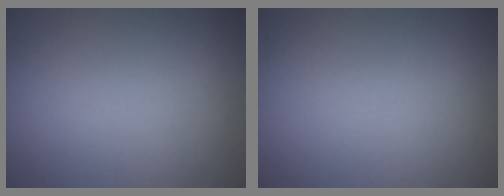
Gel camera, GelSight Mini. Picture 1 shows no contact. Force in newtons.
{"total": 0.0}